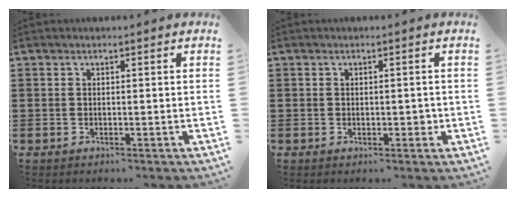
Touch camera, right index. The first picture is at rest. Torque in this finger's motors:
{"motor_torque": [-0.04, 0.00, 0.03, 0.00]}